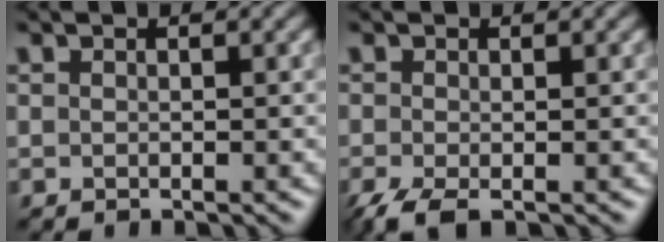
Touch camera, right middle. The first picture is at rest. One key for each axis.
{"total": 2.6, "fx": -1.7, "fy": 0.7, "fz": 1.9, "tx": -0.043, "ty": -0.010, "tz": -0.037}